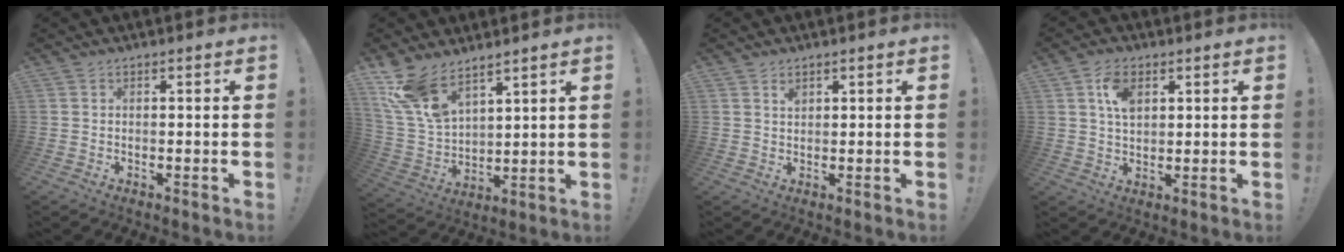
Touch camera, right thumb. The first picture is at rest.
{"total": 12.2, "force": [9.7, 4.8, 5.6], "torque": [-0.134, -0.059, 0.189]}
{"total": 1.5, "force": [1.1, 0.9, 0.6], "torque": [0.000, -0.006, 0.019]}
{"total": 7.0, "force": [2.8, 4.5, 4.6], "torque": [-0.071, -0.005, 0.050]}